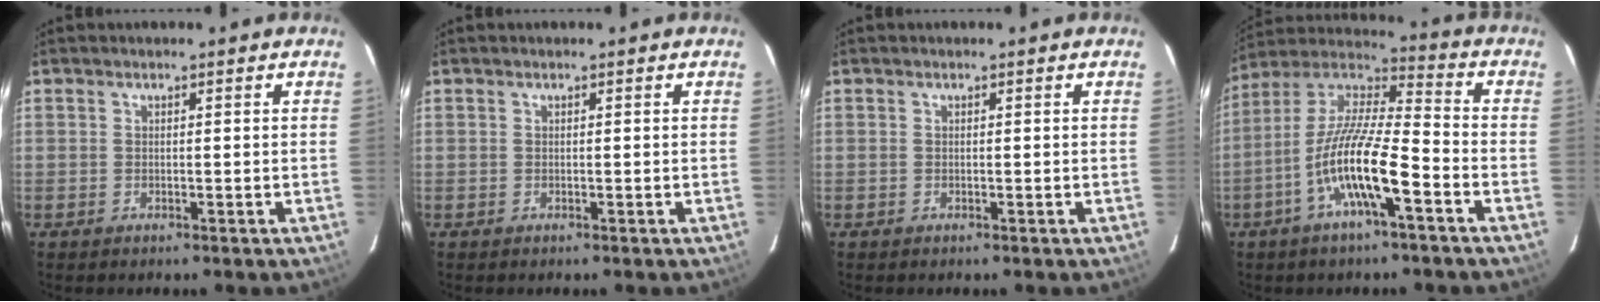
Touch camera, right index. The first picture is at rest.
{"total": 0.0}
{"total": 0.0}
{"total": 15.2, "force": [-6.4, 2.7, 13.5], "torque": [-0.260, -0.005, -0.129]}